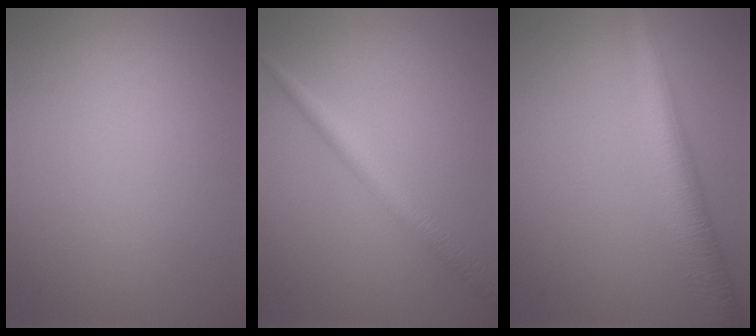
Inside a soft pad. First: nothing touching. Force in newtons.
{"total": 2.4, "press": 2.3, "slide": 0.2}
{"total": 5.1, "press": 5.1, "slide": 0.2}